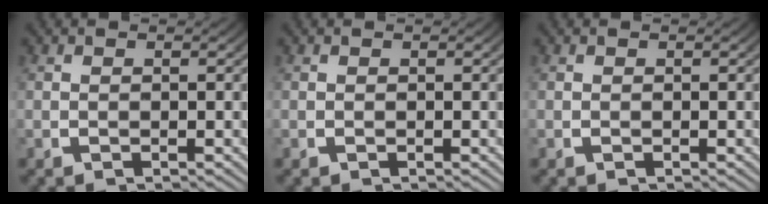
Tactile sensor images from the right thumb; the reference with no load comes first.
{"total": 0.0}
{"total": 0.0}